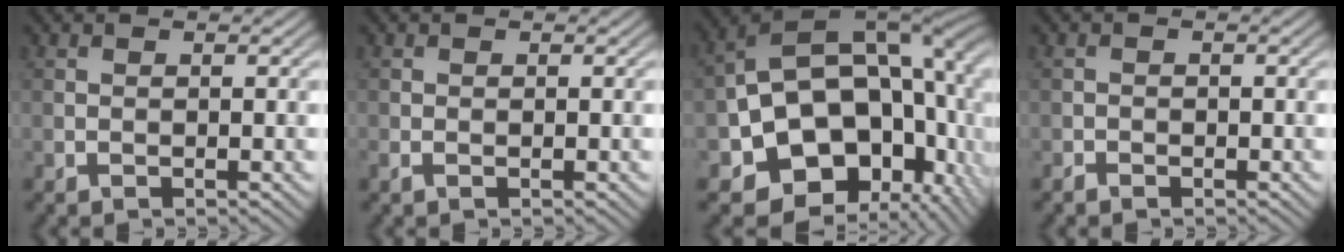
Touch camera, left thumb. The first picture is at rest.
{"total": 0.8, "force": [-0.3, 0.5, 0.6], "torque": [-0.016, 0.000, -0.006]}
{"total": 20.9, "force": [-3.2, 14.8, 14.5], "torque": [-0.208, -0.048, -0.023]}
{"total": 1.2, "force": [-0.9, 0.8, 0.2], "torque": [-0.002, -0.002, -0.019]}